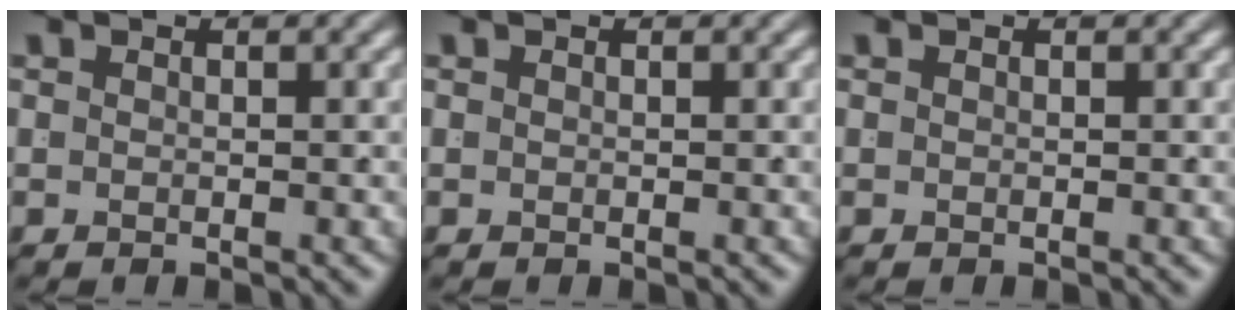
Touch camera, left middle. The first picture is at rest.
{"total": 0.0}
{"total": 0.0}